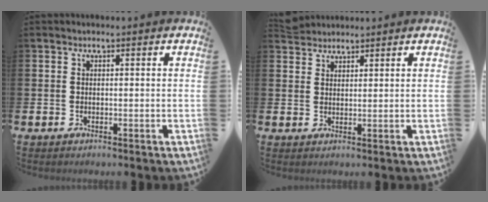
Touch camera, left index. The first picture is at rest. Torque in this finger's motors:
{"motor_torque": [0.13, -2.01, 0.14, 0.05]}